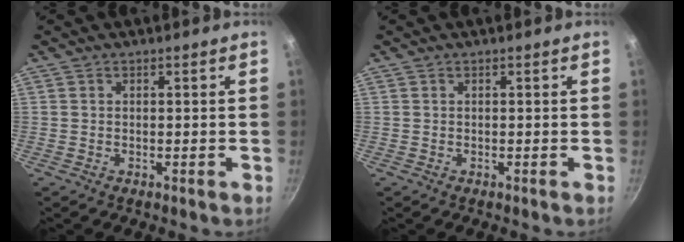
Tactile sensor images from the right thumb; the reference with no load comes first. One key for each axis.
{"total": 0.0}